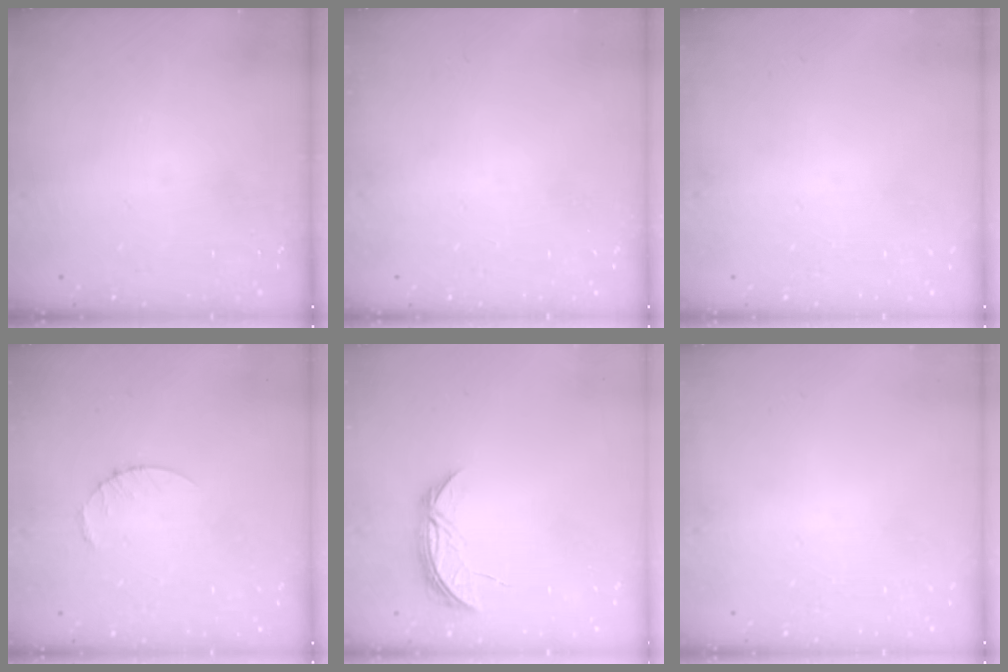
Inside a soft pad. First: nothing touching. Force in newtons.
{"total": 0.0}
{"total": 0.0}
{"total": 2.5, "press": 2.5, "slide": 0.3}
{"total": 5.4, "press": 5.4, "slide": 0.5}
{"total": 0.0}